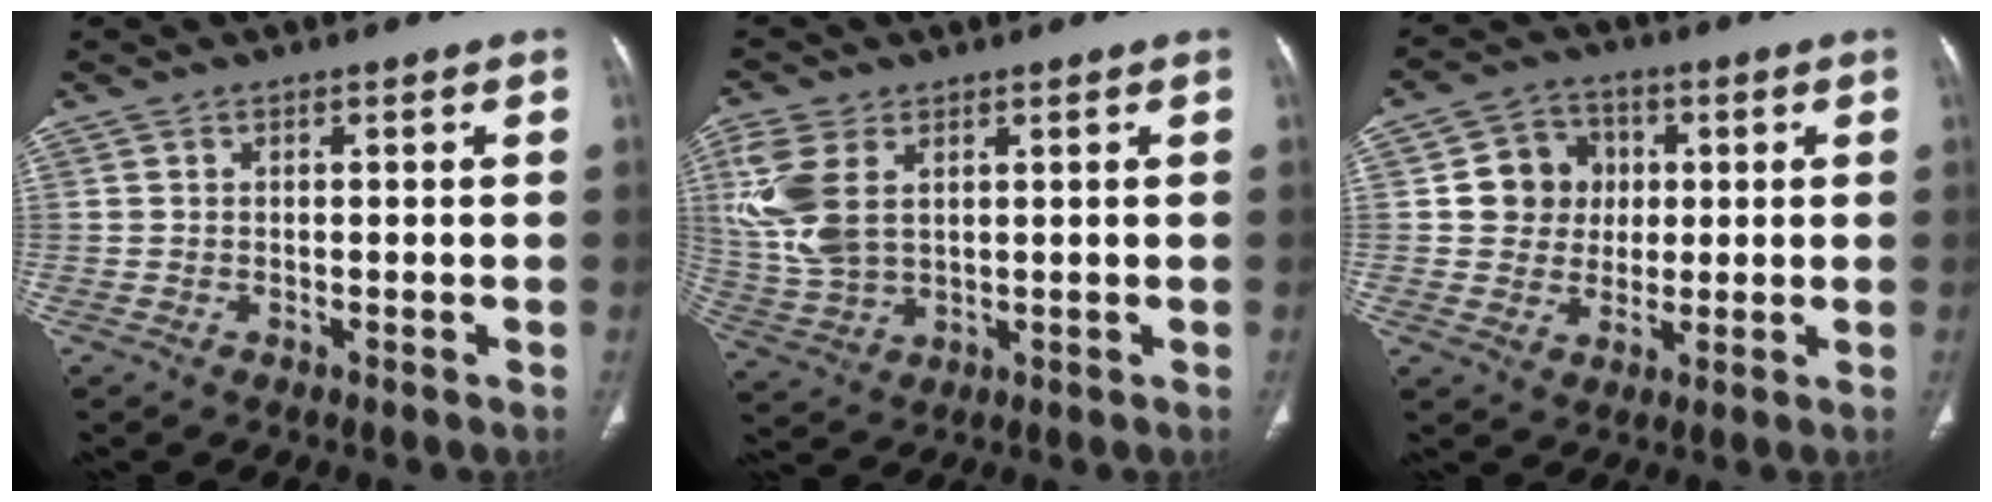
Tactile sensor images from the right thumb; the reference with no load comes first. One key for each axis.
{"total": 11.3, "fx": 3.4, "fy": 6.8, "fz": 8.3, "tx": -0.197, "ty": -0.004, "tz": 0.077}
{"total": 9.1, "fx": 1.4, "fy": 8.3, "fz": 3.4, "tx": -0.015, "ty": 0.002, "tz": 0.019}